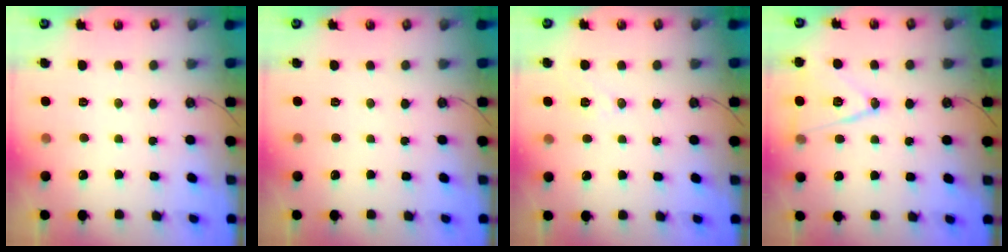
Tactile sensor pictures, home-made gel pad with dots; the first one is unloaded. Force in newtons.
{"total": 0.0}
{"total": 7.2, "press": 6.2, "slide": 3.8}
{"total": 13.7, "press": 13.3, "slide": 3.5}